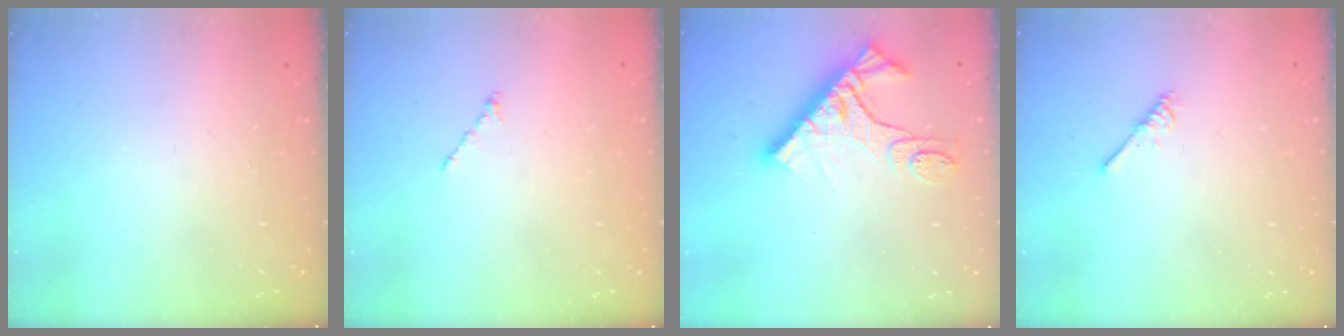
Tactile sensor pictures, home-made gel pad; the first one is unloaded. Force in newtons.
{"total": 0.0}
{"total": 13.6, "press": 13.5, "slide": 1.5}
{"total": 2.7, "press": 2.7, "slide": 0.5}